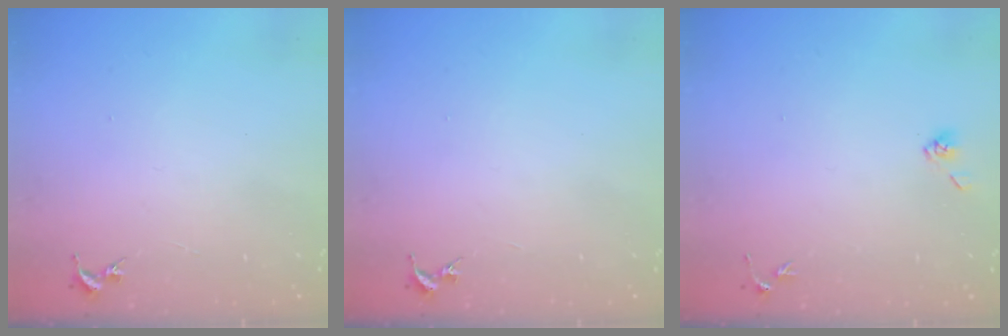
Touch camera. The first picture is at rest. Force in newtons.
{"total": 0.0}
{"total": 4.2, "press": 3.9, "slide": 1.6}